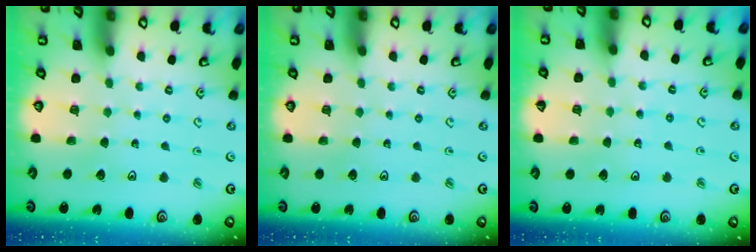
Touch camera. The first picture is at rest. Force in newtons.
{"total": 0.0}
{"total": 2.6, "press": 2.6, "slide": 0.2}